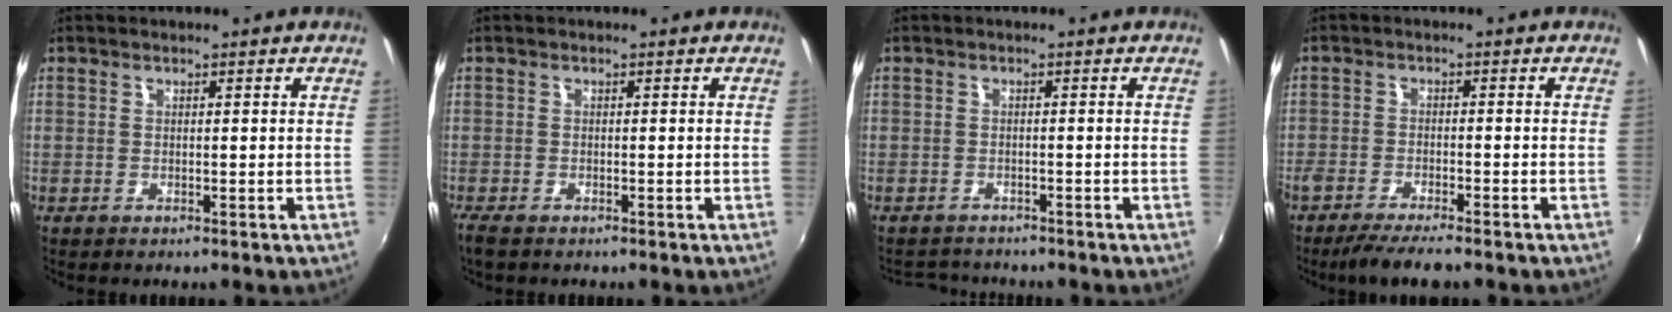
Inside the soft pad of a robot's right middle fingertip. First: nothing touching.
{"total": 2.5, "force": [-2.0, 0.9, 1.3], "torque": [-0.029, -0.010, -0.036]}
{"total": 3.6, "force": [-3.4, 1.3, 0.2], "torque": [-0.014, 0.001, -0.057]}
{"total": 6.6, "force": [-5.5, 0.6, 3.5], "torque": [-0.085, -0.020, -0.098]}